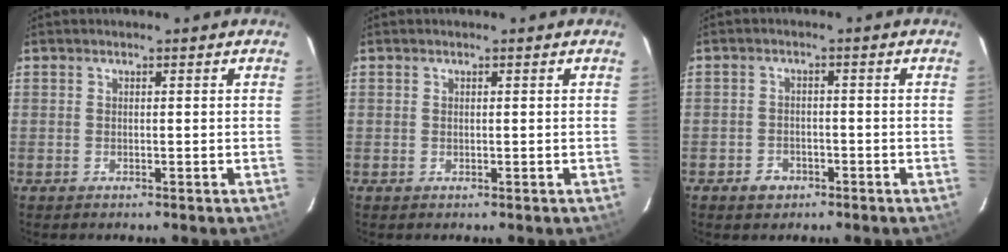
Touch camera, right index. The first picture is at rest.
{"total": 0.0}
{"total": 3.8, "force": [-2.3, 2.8, 0.9], "torque": [-0.030, 0.009, -0.035]}